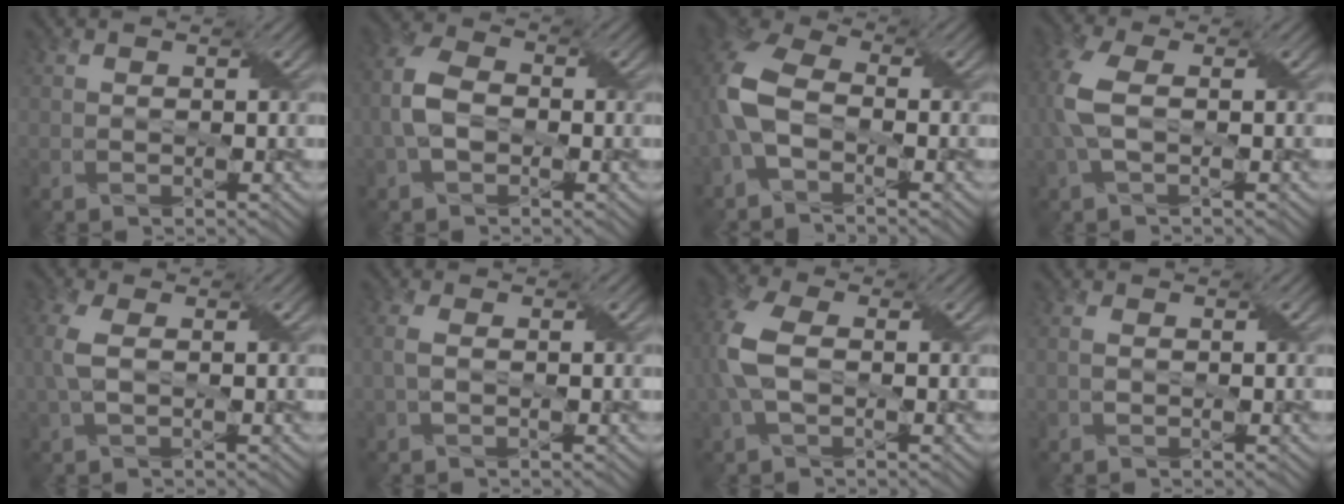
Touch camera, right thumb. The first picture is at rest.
{"total": 6.2, "force": [-0.9, 4.2, 4.5], "torque": [-0.116, 0.007, -0.026]}
{"total": 7.6, "force": [-1.6, 4.5, 5.9], "torque": [-0.152, 0.007, -0.048]}
{"total": 5.9, "force": [0.5, 3.0, 5.1], "torque": [-0.147, 0.010, 0.005]}
{"total": 3.4, "force": [0.3, 1.6, 3.0], "torque": [-0.088, 0.009, 0.004]}
{"total": 1.8, "force": [0.0, 0.8, 1.6], "torque": [-0.046, 0.003, -0.001]}
{"total": 6.9, "force": [0.2, 4.0, 5.7], "torque": [-0.160, 0.011, -0.004]}
{"total": 1.1, "force": [-0.2, 0.7, 0.9], "torque": [-0.020, 0.002, 0.001]}